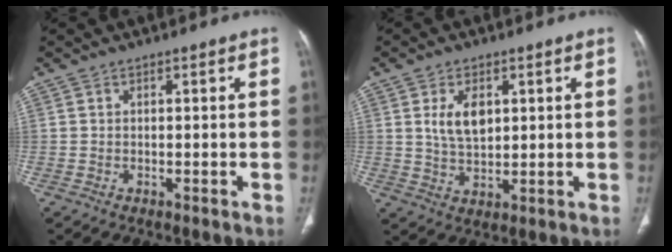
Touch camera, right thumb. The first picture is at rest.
{"total": 6.4, "force": [1.9, 3.7, 4.9], "torque": [-0.080, -0.010, 0.040]}